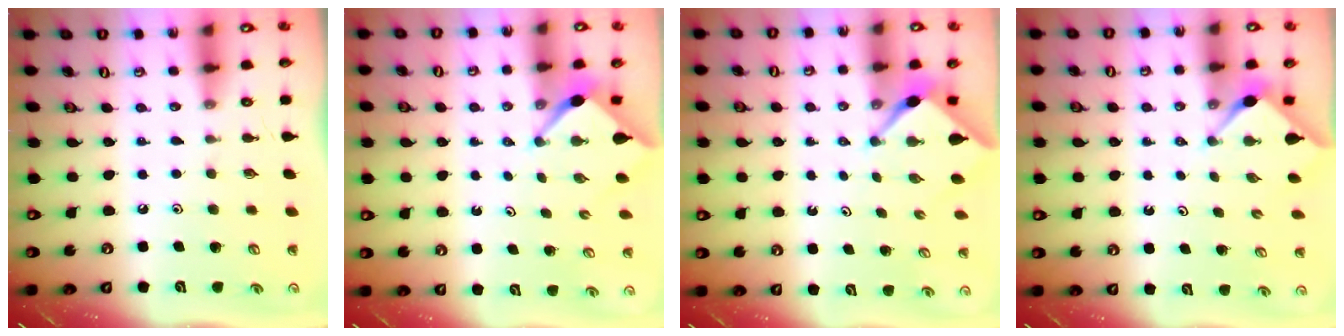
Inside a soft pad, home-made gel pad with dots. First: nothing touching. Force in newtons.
{"total": 2.6, "press": 2.5, "slide": 0.3}
{"total": 2.2, "press": 2.2, "slide": 0.3}
{"total": 2.9, "press": 2.9, "slide": 0.4}